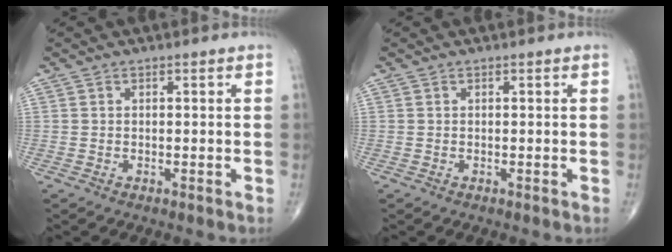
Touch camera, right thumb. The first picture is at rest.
{"total": 0.0}